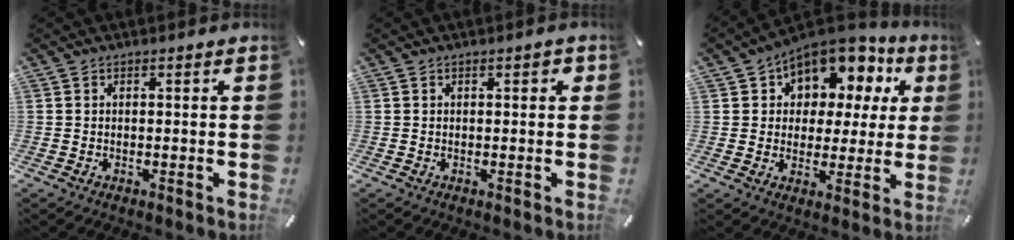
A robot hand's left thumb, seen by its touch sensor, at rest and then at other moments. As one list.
[{"total": 1.4, "force": [0.3, 0.7, 1.2], "torque": [-0.023, 0.006, 0.004]}, {"total": 10.7, "force": [6.4, 7.7, 3.8], "torque": [-0.066, -0.050, 0.117]}]